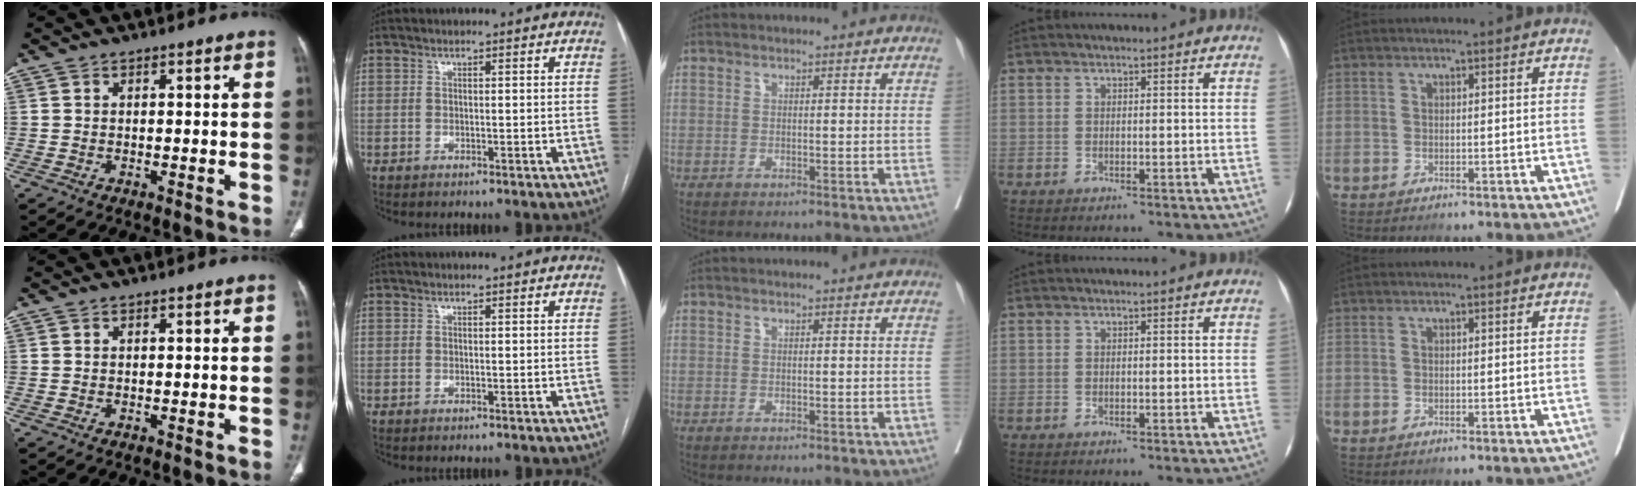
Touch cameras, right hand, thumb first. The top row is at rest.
{}